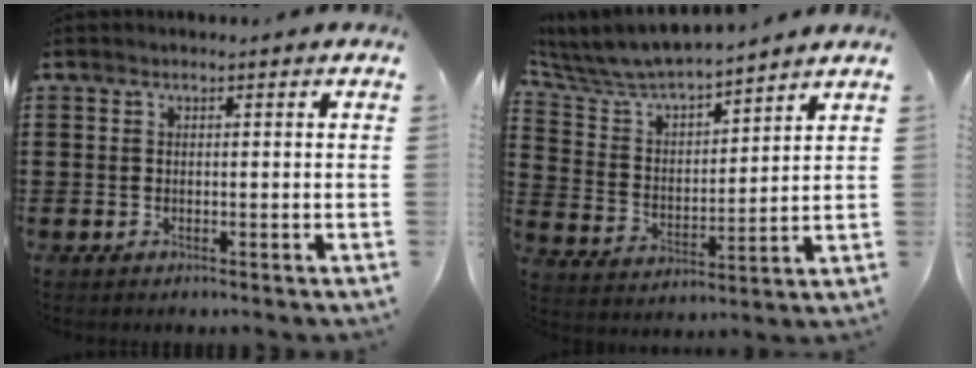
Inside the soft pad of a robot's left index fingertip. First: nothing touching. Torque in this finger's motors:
{"motor_torque": [1.22, 0.92, 0.26, 0.11]}